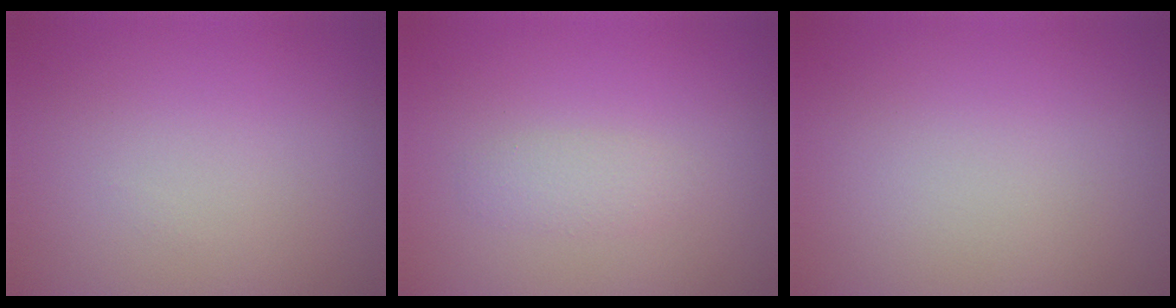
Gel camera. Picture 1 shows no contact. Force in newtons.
{"total": 1.4, "press": 1.4, "slide": 0.1}
{"total": 0.0}